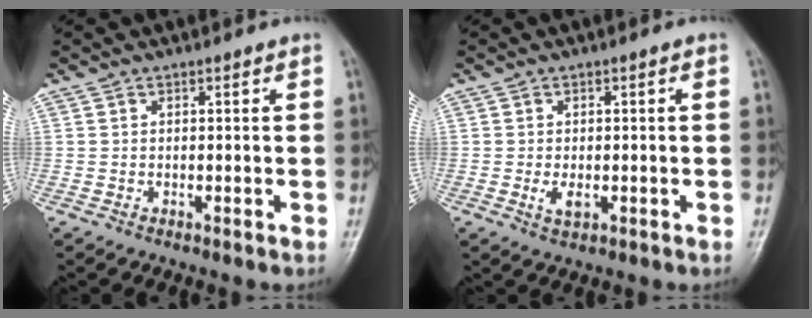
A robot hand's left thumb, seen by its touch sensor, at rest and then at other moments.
{"total": 3.2, "force": [-0.6, 1.5, 2.8], "torque": [-0.052, 0.002, -0.009]}